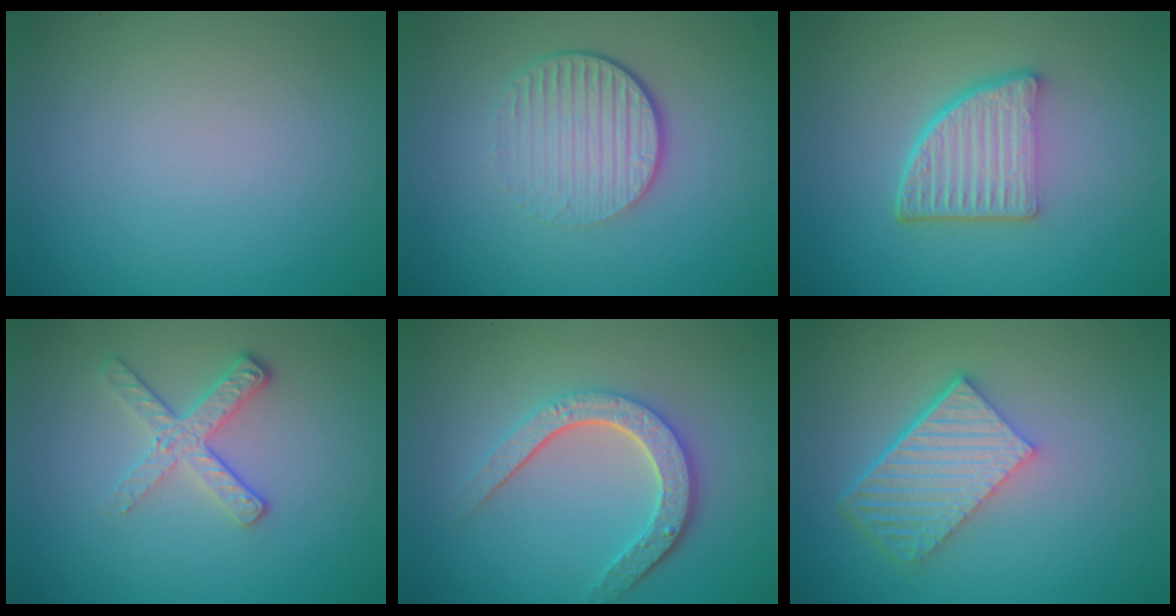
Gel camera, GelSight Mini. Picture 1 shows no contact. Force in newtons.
{"total": 4.7, "press": 2.9, "slide": 3.7}
{"total": 5.5, "press": 3.9, "slide": 3.9}
{"total": 2.8, "press": 2.5, "slide": 1.3}
{"total": 4.7, "press": 3.6, "slide": 3.1}
{"total": 6.1, "press": 4.2, "slide": 4.4}